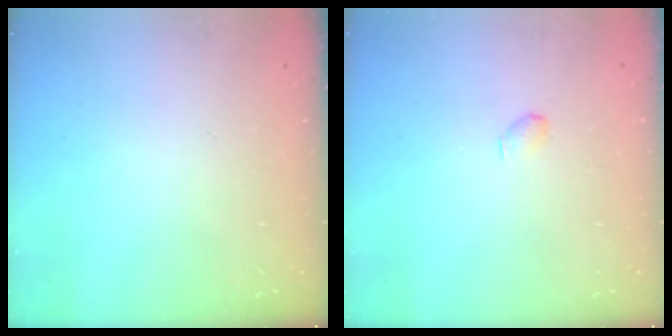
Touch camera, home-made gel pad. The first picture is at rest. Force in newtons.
{"total": 2.9, "press": 2.9, "slide": 0.5}